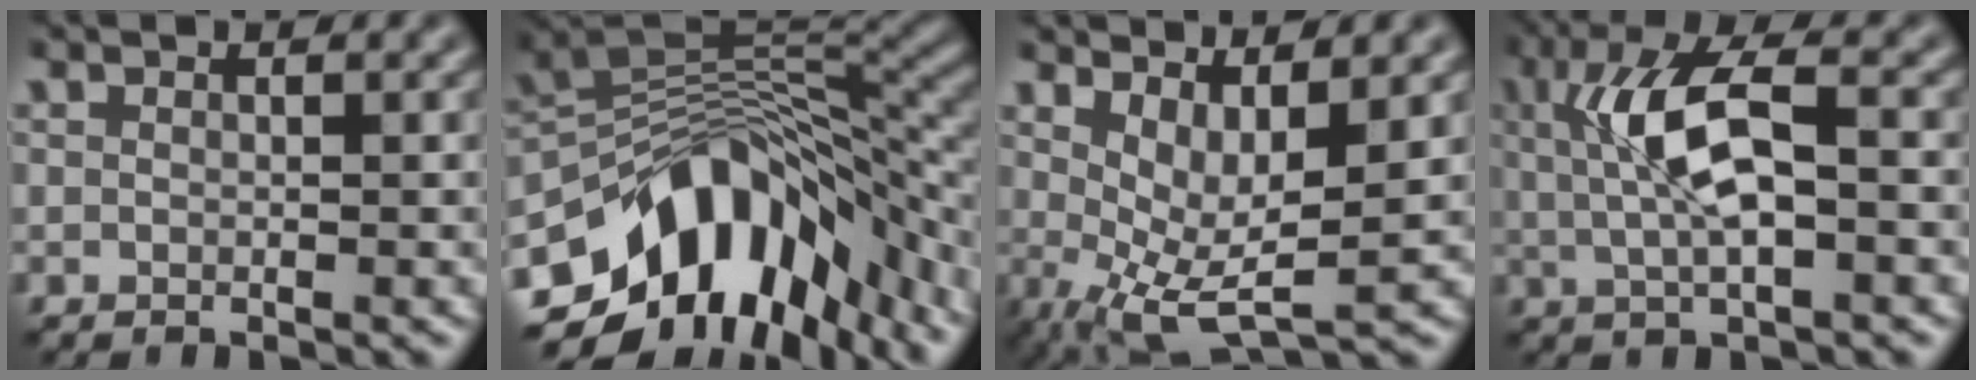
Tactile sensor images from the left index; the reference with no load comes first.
{"total": 13.6, "force": [-7.5, 7.4, 8.5], "torque": [-0.136, 0.006, -0.121]}
{"total": 6.0, "force": [0.8, 2.2, 5.5], "torque": [-0.096, -0.006, 0.028]}
{"total": 6.3, "force": [0.2, 1.9, 6.0], "torque": [-0.117, 0.011, 0.006]}